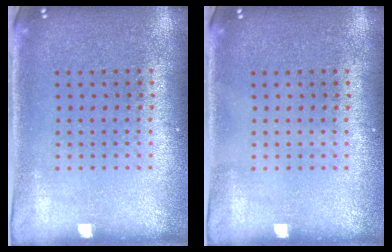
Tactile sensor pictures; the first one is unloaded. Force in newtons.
{"total": 0.0}